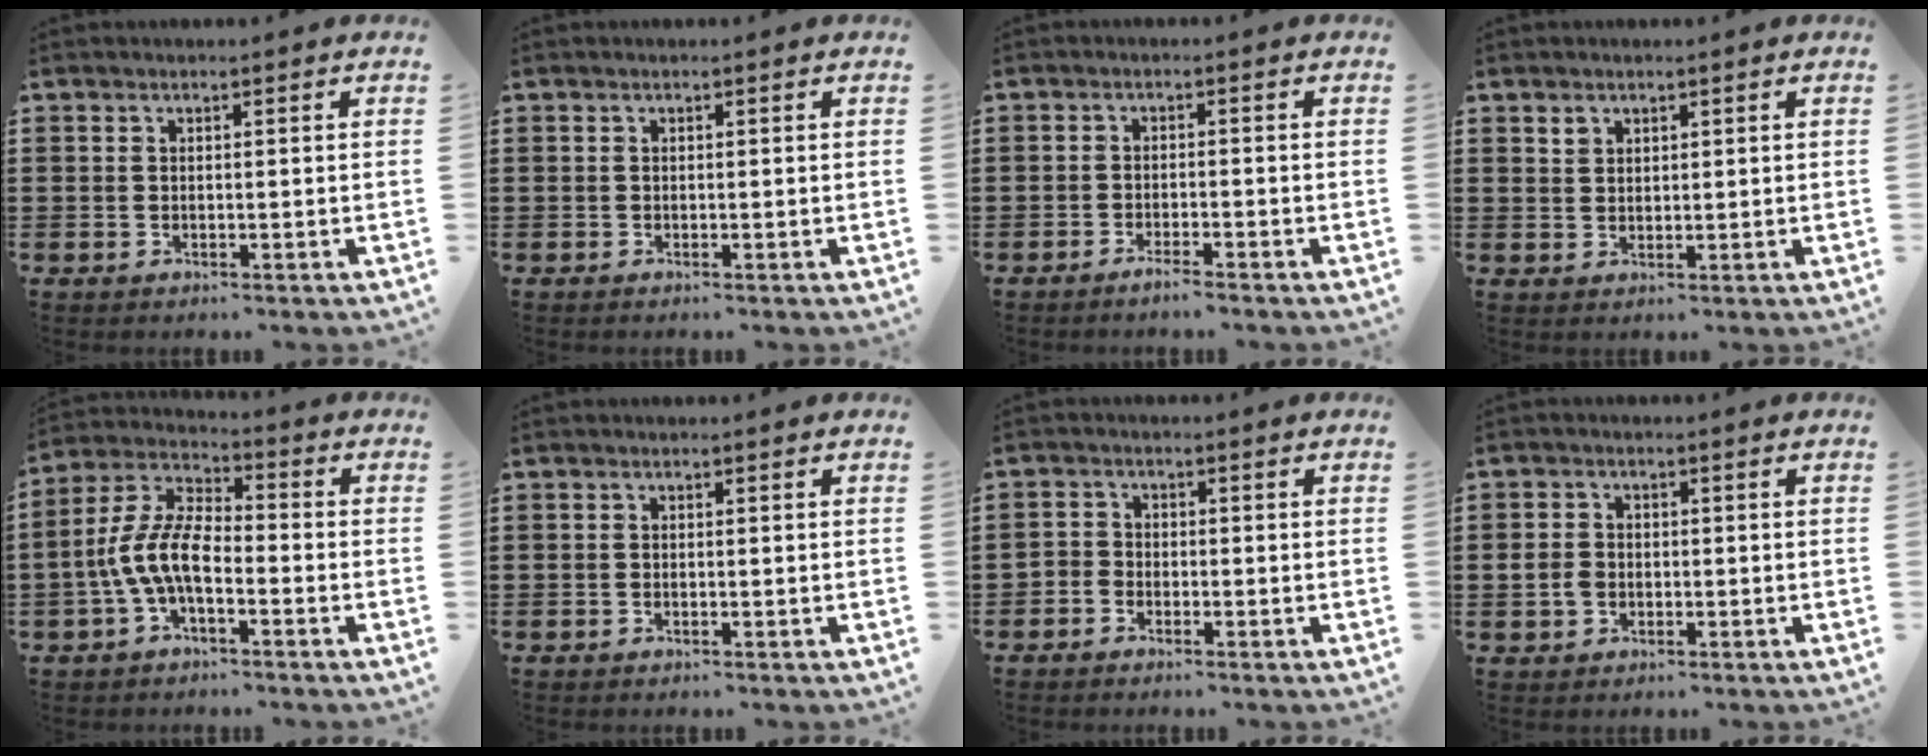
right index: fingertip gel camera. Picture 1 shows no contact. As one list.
[{"total": 0.0}, {"total": 1.8, "force": [-1.6, -0.1, 0.8], "torque": [-0.013, -0.001, -0.029]}, {"total": 1.6, "force": [1.2, 1.0, 0.2], "torque": [-0.006, 0.003, 0.024]}, {"total": 8.6, "force": [-3.3, 3.5, 7.1], "torque": [-0.177, -0.007, -0.069]}, {"total": 0.0}, {"total": 1.8, "force": [-1.6, 0.9, 0.1], "torque": [-0.008, 0.004, -0.036]}, {"total": 2.7, "force": [-0.6, 2.1, 1.5], "torque": [-0.047, -0.001, -0.016]}]